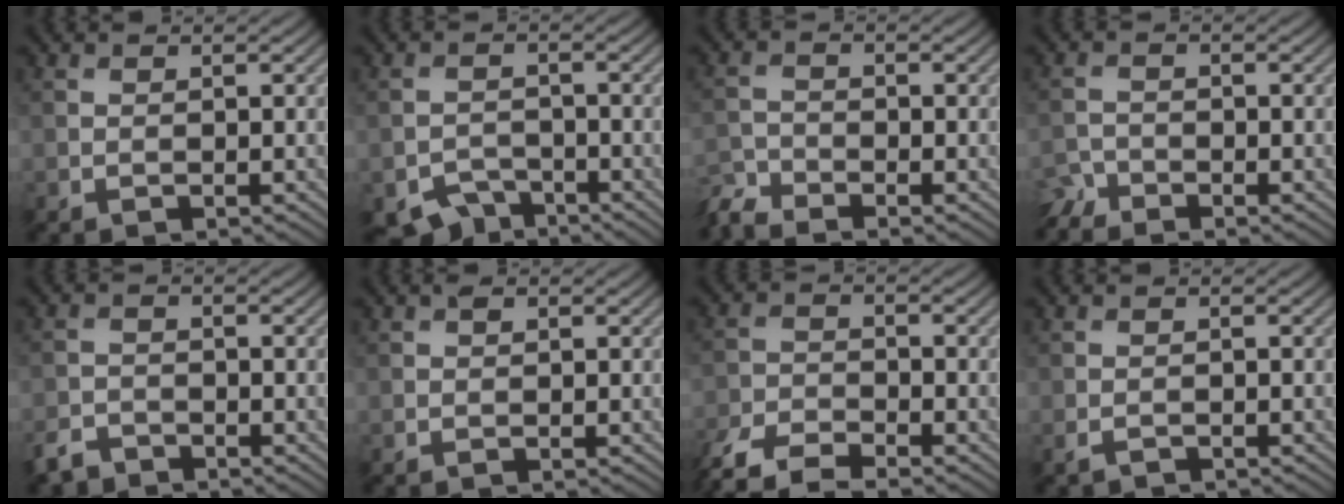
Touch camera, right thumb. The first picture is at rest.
{"total": 3.9, "force": [-3.1, 2.1, 1.0], "torque": [-0.014, -0.006, -0.058]}
{"total": 3.3, "force": [-3.2, 0.5, 0.6], "torque": [-0.018, -0.008, -0.077]}
{"total": 2.5, "force": [-2.4, 0.6, 0.3], "torque": [-0.006, -0.004, -0.058]}
{"total": 2.8, "force": [-2.5, 1.1, 0.5], "torque": [-0.013, -0.003, -0.058]}
{"total": 0.7, "force": [0.3, 0.4, 0.5], "torque": [-0.007, 0.000, 0.004]}
{"total": 6.8, "force": [-5.8, 2.0, 3.0], "torque": [-0.068, -0.014, -0.119]}
{"total": 1.1, "force": [-0.9, 0.4, 0.3], "torque": [-0.011, -0.001, -0.019]}